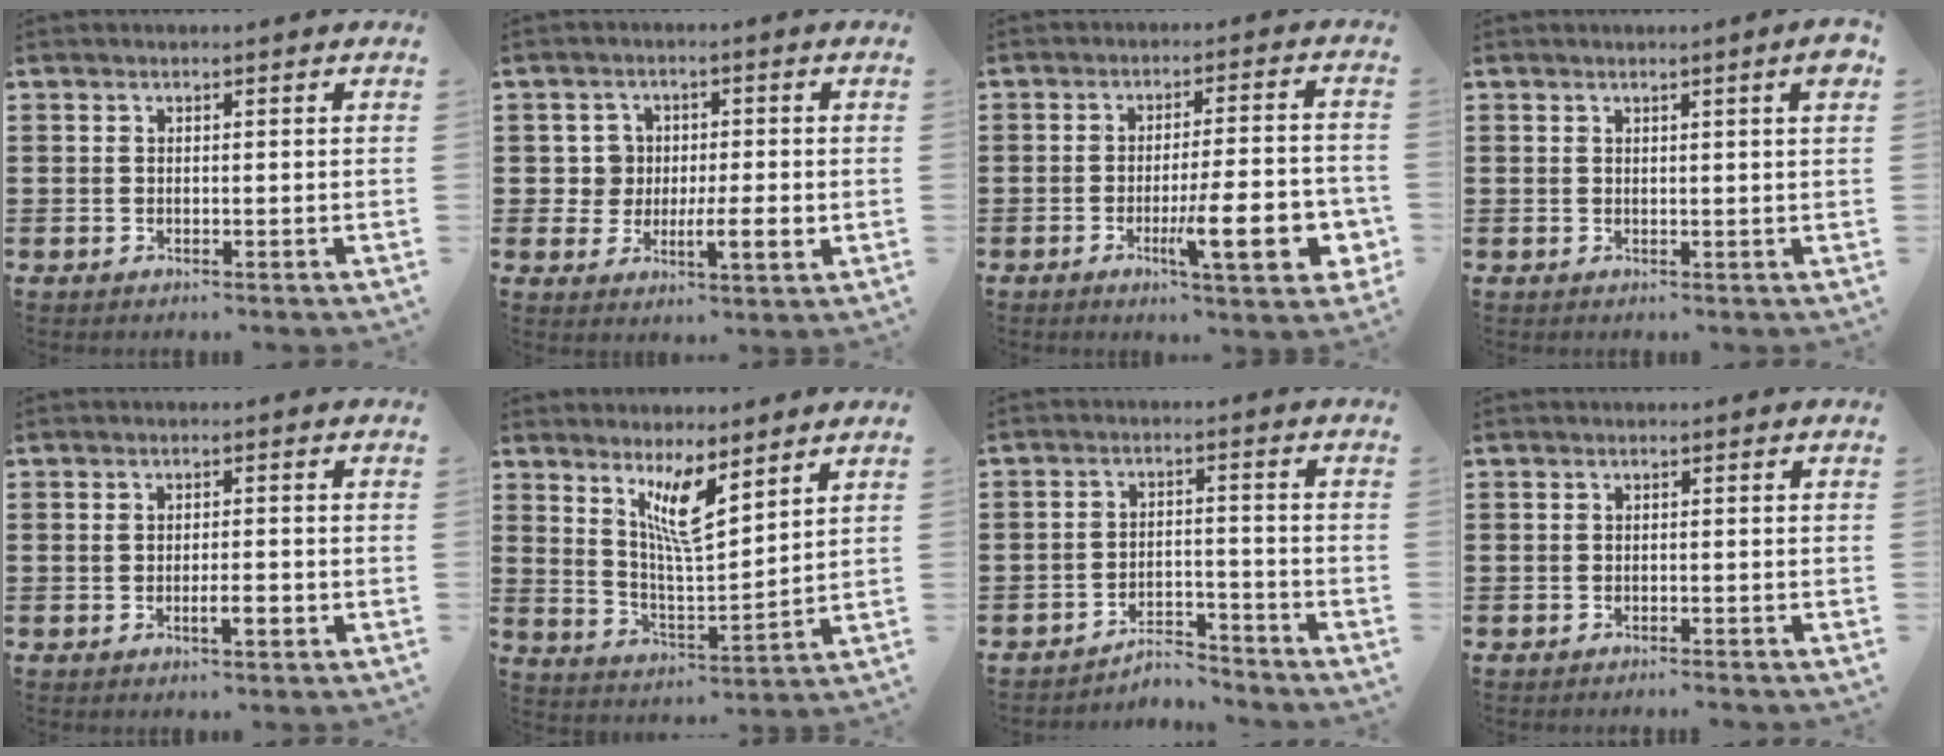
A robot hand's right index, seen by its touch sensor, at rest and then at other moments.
{"total": 4.7, "force": [-0.3, 3.6, 3.1], "torque": [-0.062, 0.007, -0.008]}
{"total": 12.3, "force": [-3.7, 2.6, 11.4], "torque": [-0.176, -0.004, -0.058]}
{"total": 2.2, "force": [1.1, -0.2, 1.9], "torque": [-0.031, -0.003, 0.016]}
{"total": 3.2, "force": [-0.9, 1.1, 2.8], "torque": [-0.048, 0.003, -0.015]}
{"total": 7.7, "force": [4.9, 1.5, 5.7], "torque": [-0.116, -0.018, 0.085]}
{"total": 4.2, "force": [-4.2, 0.7, 0.5], "torque": [-0.013, 0.007, -0.085]}
{"total": 0.6, "force": [-0.5, 0.0, 0.2], "torque": [-0.005, -0.002, -0.011]}